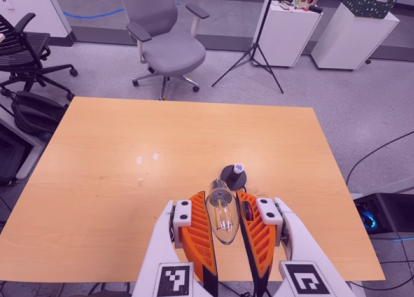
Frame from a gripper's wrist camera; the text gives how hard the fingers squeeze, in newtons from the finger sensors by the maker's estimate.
{"total": 13.2, "left": 14.4, "right": 12.0}